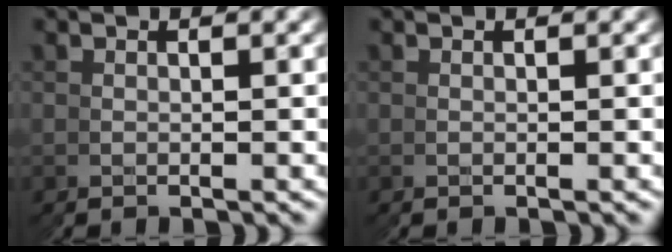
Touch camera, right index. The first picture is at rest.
{"total": 0.0}